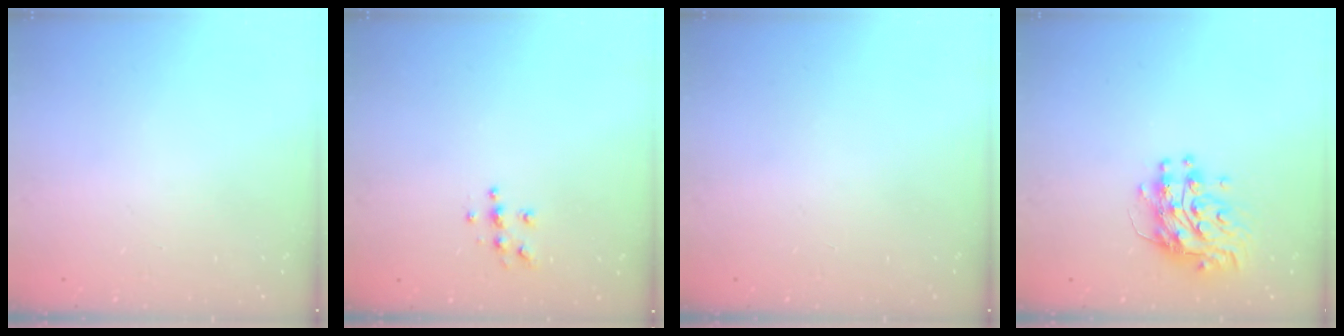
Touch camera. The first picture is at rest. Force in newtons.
{"total": 5.4, "press": 5.4, "slide": 0.1}
{"total": 0.0}
{"total": 11.5, "press": 11.5, "slide": 1.0}